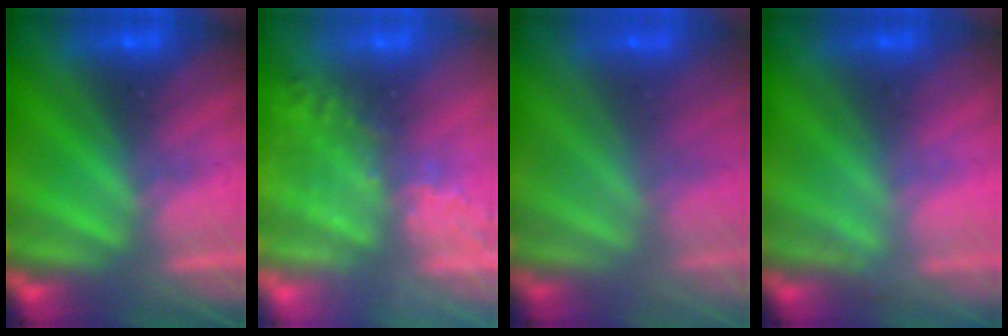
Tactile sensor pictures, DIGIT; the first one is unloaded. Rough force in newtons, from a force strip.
{"total": 6.8}
{"total": 2.0}
{"total": 2.7}